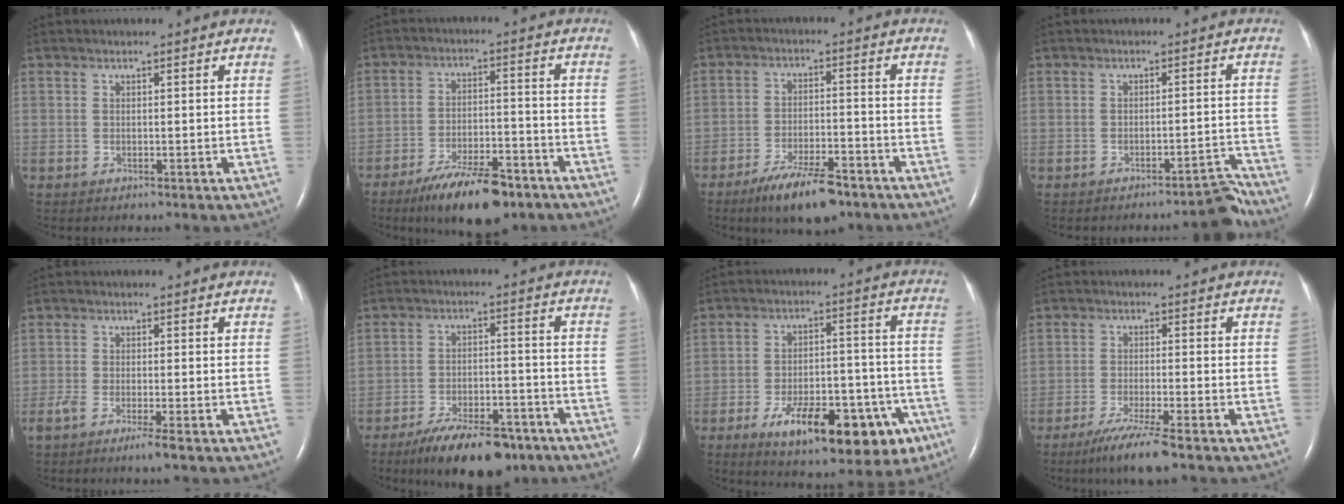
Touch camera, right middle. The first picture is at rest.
{"total": 11.7, "force": [-8.3, 3.4, 7.5], "torque": [-0.127, -0.009, -0.137]}
{"total": 9.4, "force": [-6.7, 2.5, 6.1], "torque": [-0.108, -0.010, -0.110]}
{"total": 3.5, "force": [-3.5, 0.0, 0.7], "torque": [0.012, 0.012, -0.044]}
{"total": 3.2, "force": [-2.1, -0.1, 2.4], "torque": [-0.050, -0.009, -0.041]}
{"total": 12.4, "force": [-9.1, 4.4, 7.1], "torque": [-0.113, -0.002, -0.147]}
{"total": 18.7, "force": [-10.2, 6.9, 14.0], "torque": [-0.148, 0.018, -0.139]}
{"total": 6.9, "force": [-4.9, -0.3, 4.8], "torque": [-0.093, -0.022, -0.089]}